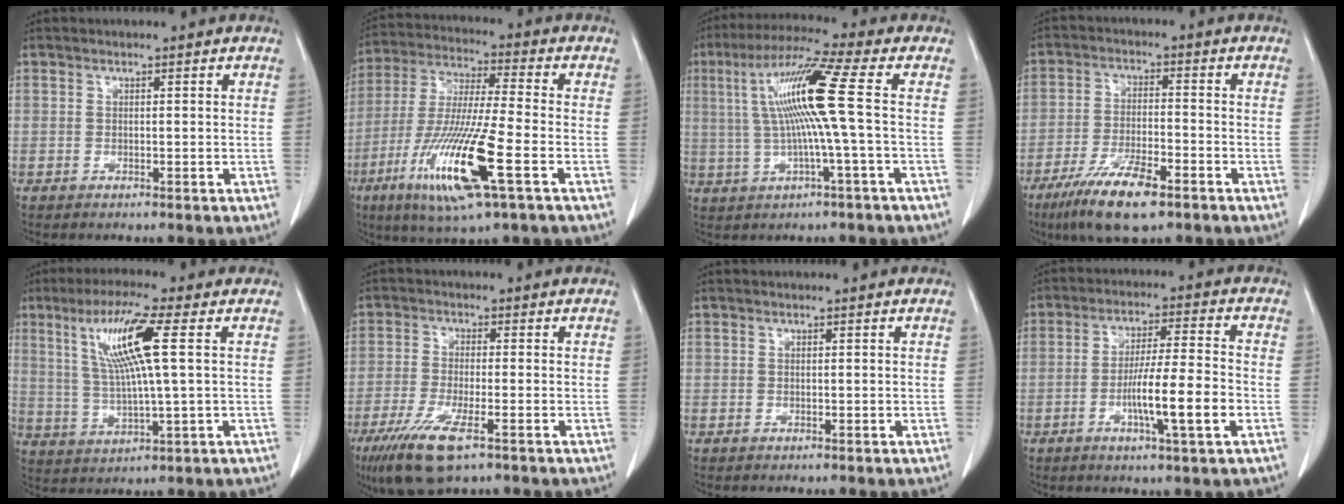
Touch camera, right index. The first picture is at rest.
{"total": 16.6, "force": [-6.4, 0.9, 15.2], "torque": [-0.312, -0.029, -0.119]}
{"total": 11.9, "force": [1.3, -1.3, 11.8], "torque": [-0.225, 0.017, 0.021]}
{"total": 10.0, "force": [-6.4, 2.3, 7.4], "torque": [-0.142, -0.017, -0.110]}
{"total": 10.6, "force": [3.3, -0.2, 10.1], "torque": [-0.199, 0.008, 0.064]}
{"total": 8.9, "force": [-5.2, 1.7, 7.1], "torque": [-0.142, -0.024, -0.090]}
{"total": 0.0}
{"total": 9.9, "force": [-3.0, 0.0, 9.4], "torque": [-0.165, -0.005, -0.056]}